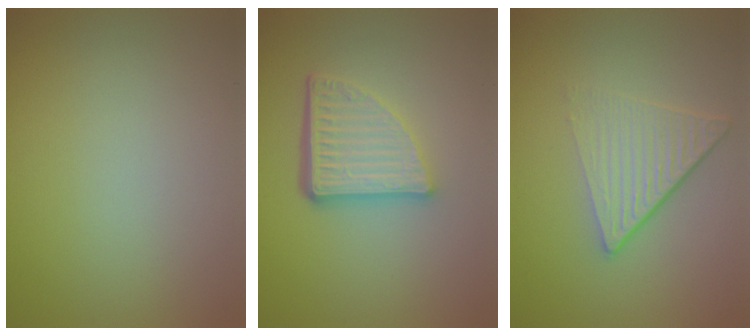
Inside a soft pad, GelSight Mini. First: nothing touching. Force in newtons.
{"total": 5.3, "press": 3.7, "slide": 3.9}
{"total": 4.7, "press": 3.0, "slide": 3.6}